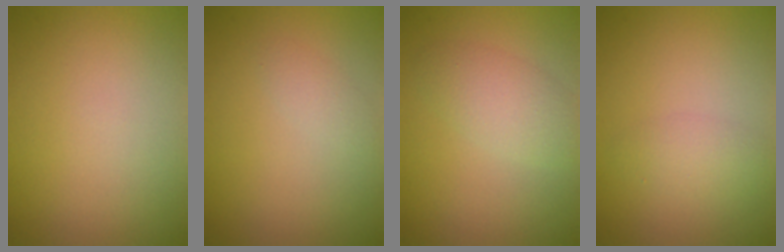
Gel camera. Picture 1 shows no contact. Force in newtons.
{"total": 1.0, "press": 1.0, "slide": 0.0}
{"total": 2.9, "press": 2.9, "slide": 0.2}
{"total": 1.8, "press": 1.8, "slide": 0.2}